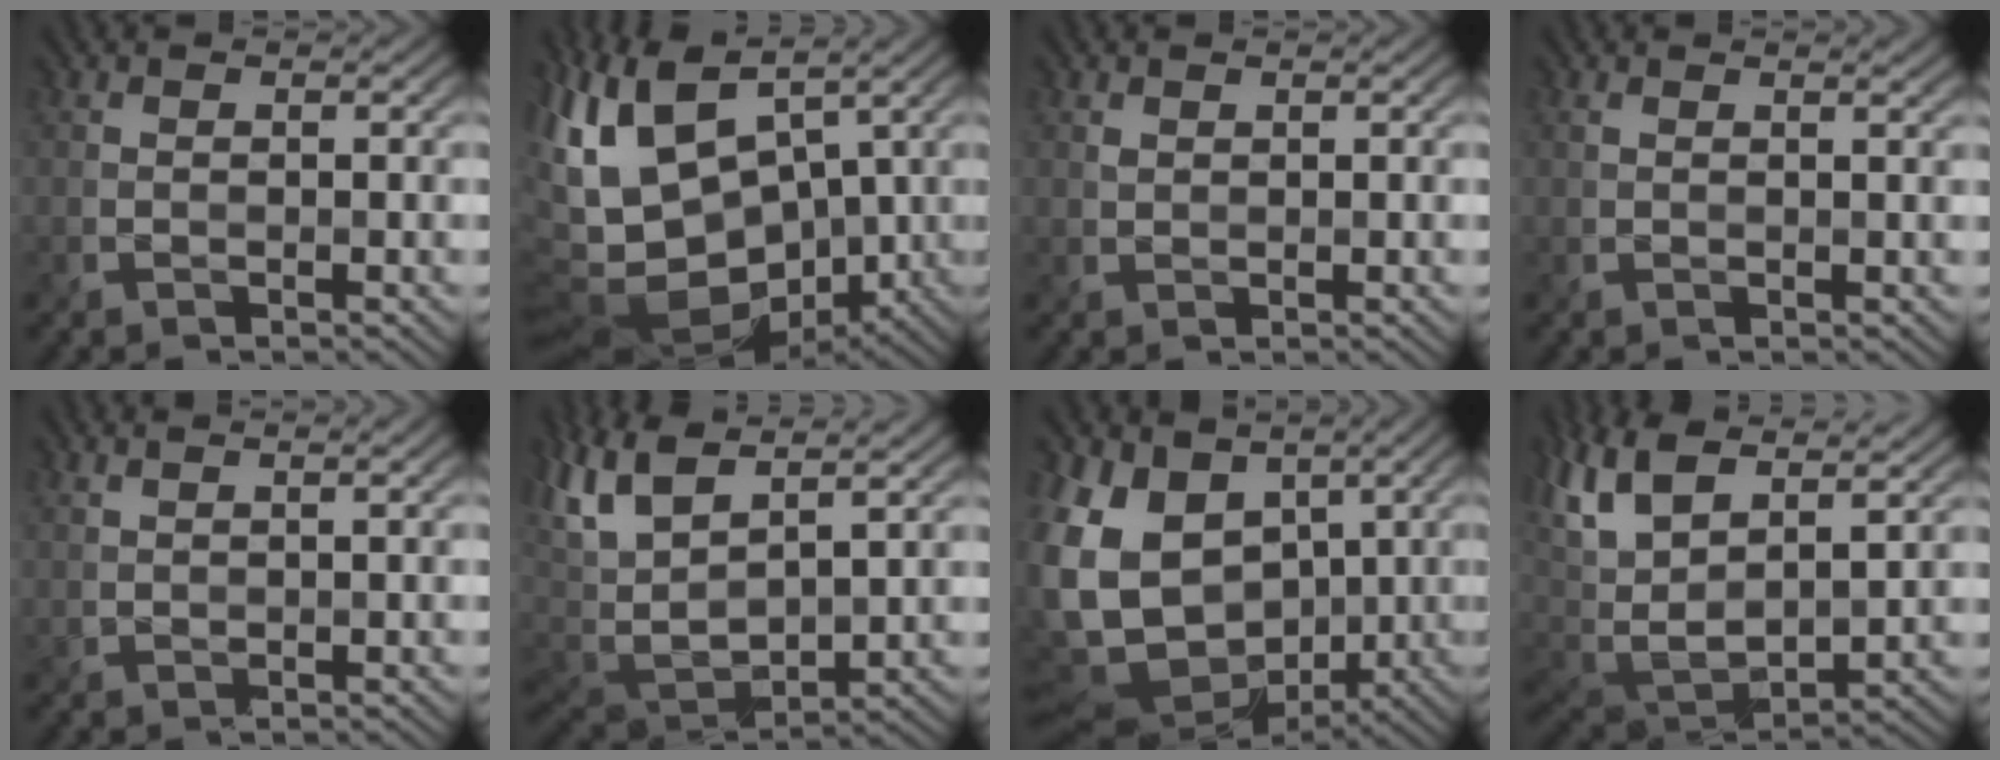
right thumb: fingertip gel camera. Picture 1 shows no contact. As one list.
[{"total": 14.8, "force": [3.3, 8.4, 11.8], "torque": [-0.252, -0.004, 0.073]}, {"total": 0.6, "force": [0.5, 0.3, 0.0], "torque": [-0.004, -0.003, 0.013]}, {"total": 1.6, "force": [1.2, 0.1, 1.0], "torque": [-0.021, -0.004, 0.019]}, {"total": 2.6, "force": [2.2, 0.4, 1.3], "torque": [-0.014, 0.004, 0.031]}, {"total": 13.0, "force": [5.2, 6.1, 10.3], "torque": [-0.266, 0.008, 0.094]}, {"total": 16.0, "force": [0.2, 12.2, 10.4], "torque": [-0.258, -0.023, 0.039]}, {"total": 15.0, "force": [6.1, 7.5, 11.5], "torque": [-0.273, 0.006, 0.119]}]